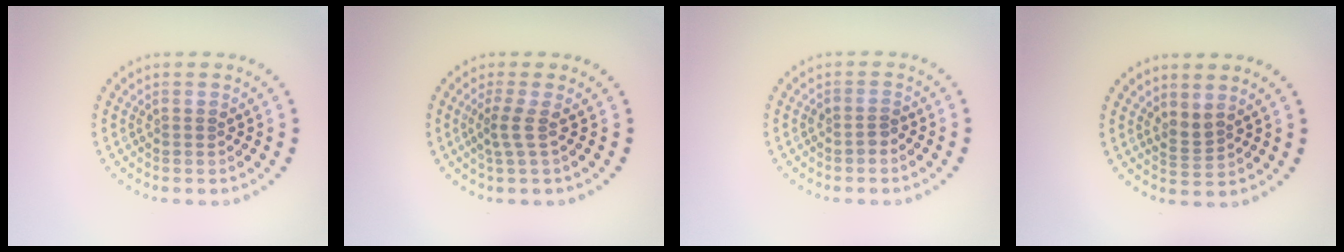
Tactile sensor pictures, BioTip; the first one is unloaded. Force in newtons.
{"total": 1.9, "press": 1.2, "slide": 1.4}
{"total": 1.0, "press": 0.8, "slide": 0.5}
{"total": 1.6, "press": 1.2, "slide": 1.1}